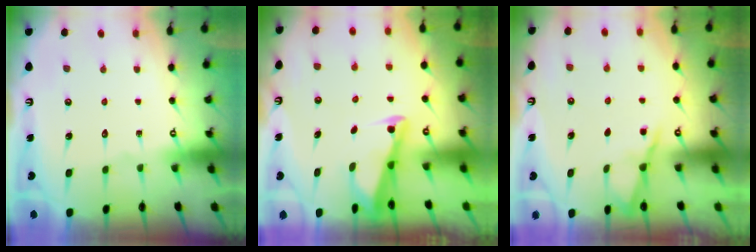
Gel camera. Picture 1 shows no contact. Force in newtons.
{"total": 2.7, "press": 2.7, "slide": 0.3}
{"total": 2.8, "press": 2.8, "slide": 0.5}